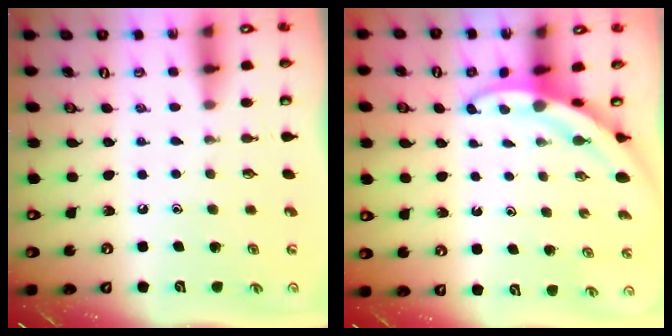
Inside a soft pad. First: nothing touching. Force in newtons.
{"total": 3.3, "press": 3.3, "slide": 0.1}